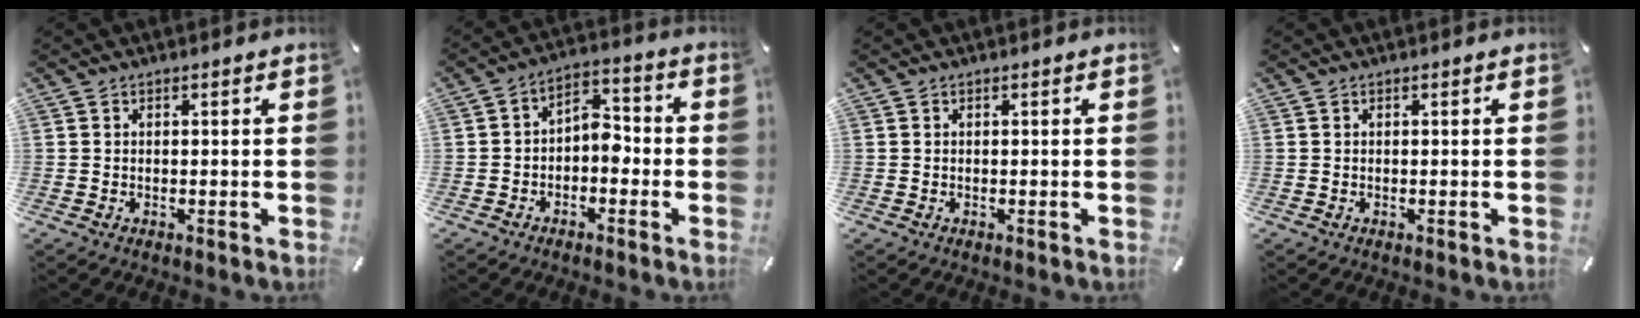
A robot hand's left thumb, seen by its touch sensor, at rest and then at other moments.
{"total": 5.6, "force": [-2.3, 3.7, 3.4], "torque": [-0.056, 0.015, -0.044]}
{"total": 0.0}
{"total": 0.0}